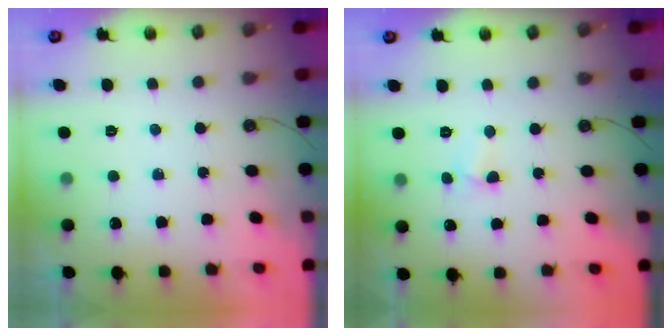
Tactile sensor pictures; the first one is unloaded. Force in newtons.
{"total": 2.4, "press": 2.4, "slide": 0.4}